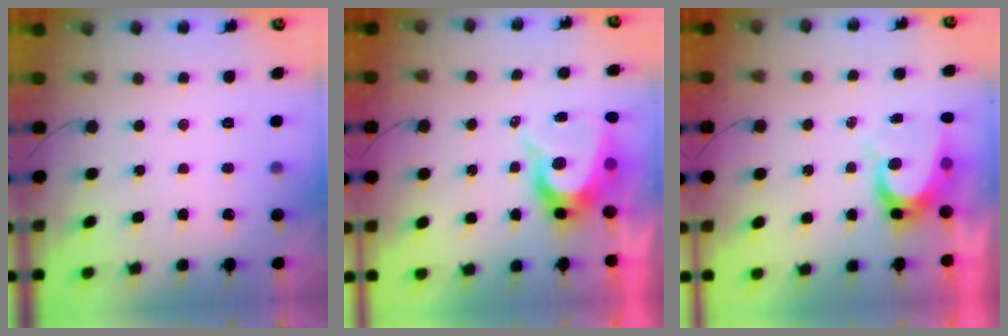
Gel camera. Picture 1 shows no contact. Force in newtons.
{"total": 9.8, "press": 9.7, "slide": 0.9}
{"total": 7.0, "press": 6.9, "slide": 0.8}